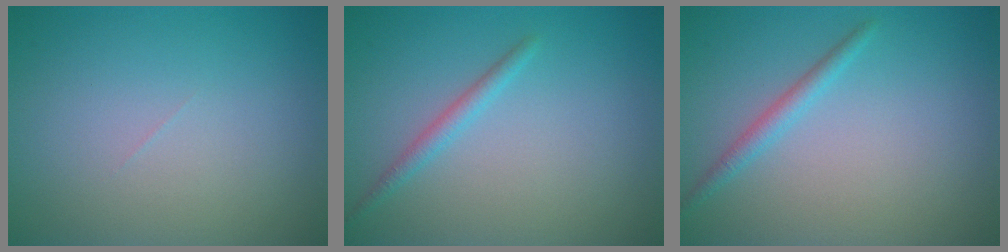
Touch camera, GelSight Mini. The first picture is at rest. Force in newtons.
{"total": 1.4, "press": 1.4, "slide": 0.0}
{"total": 1.6, "press": 1.6, "slide": 0.1}